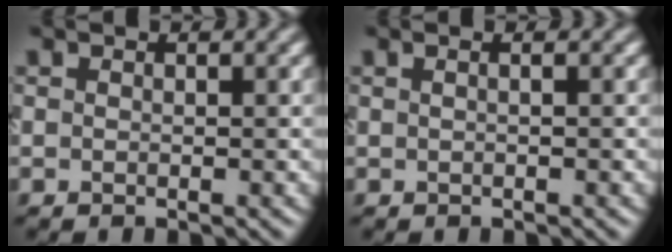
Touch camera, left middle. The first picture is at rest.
{"total": 0.8, "force": [0.2, 0.1, 0.8], "torque": [-0.014, -0.005, -0.003]}